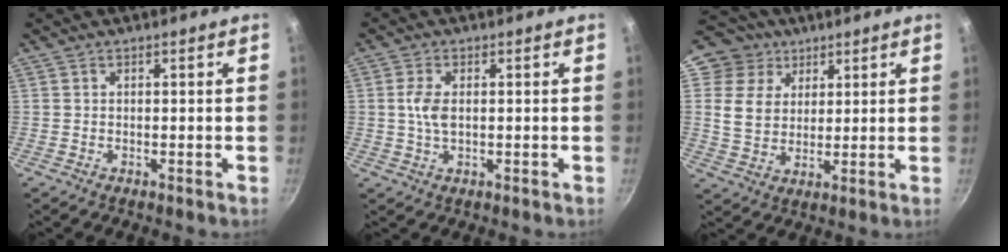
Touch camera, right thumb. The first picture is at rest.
{"total": 4.0, "force": [0.3, 2.1, 3.4], "torque": [-0.070, 0.003, 0.004]}
{"total": 10.2, "force": [4.9, 8.3, 3.1], "torque": [-0.023, -0.012, 0.080]}